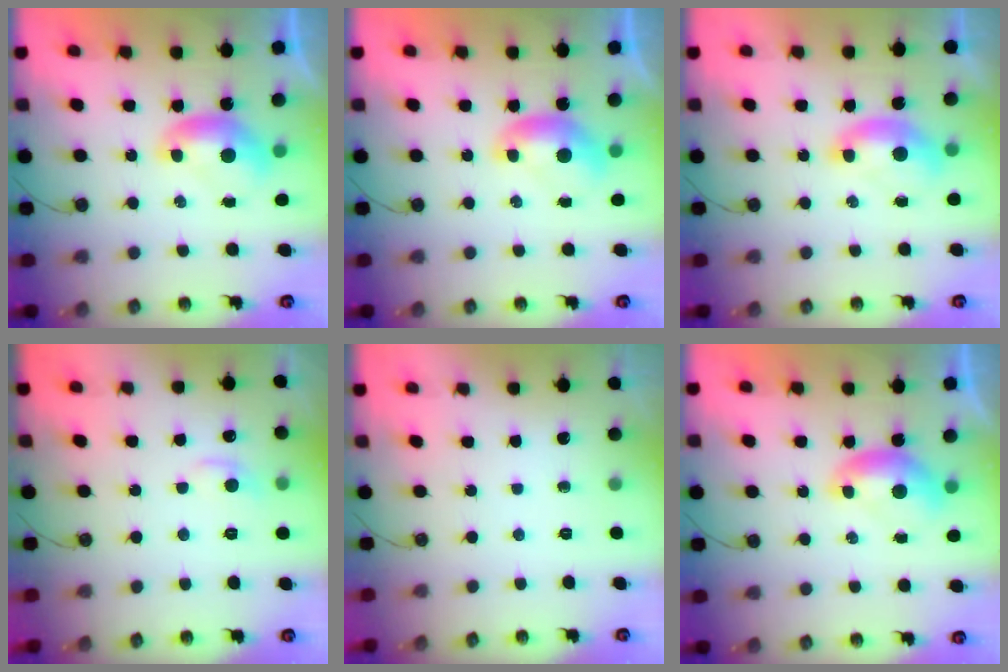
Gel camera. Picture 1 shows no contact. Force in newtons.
{"total": 0.0}
{"total": 1.5, "press": 1.3, "slide": 0.7}
{"total": 1.6, "press": 1.3, "slide": 0.8}
{"total": 0.0}
{"total": 0.0}